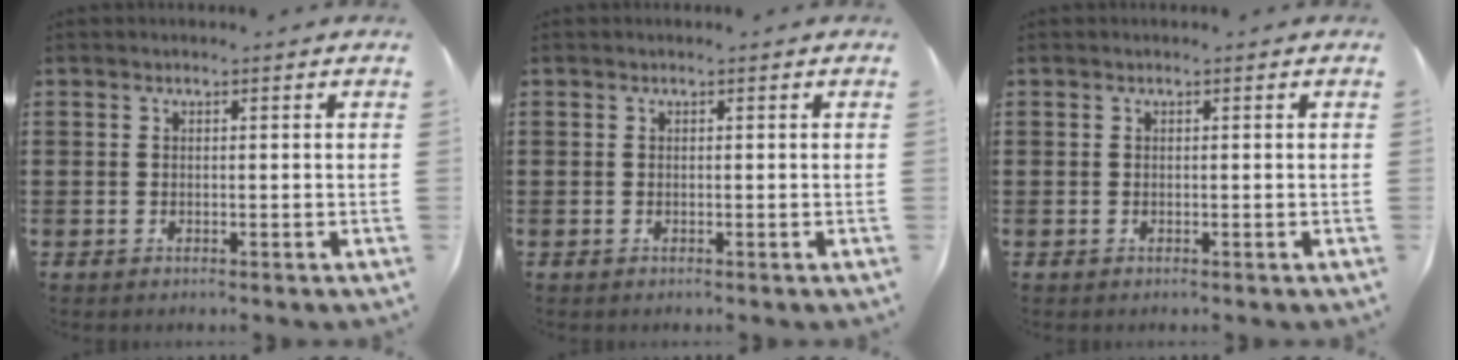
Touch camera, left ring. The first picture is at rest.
{"total": 0.0}
{"total": 0.0}